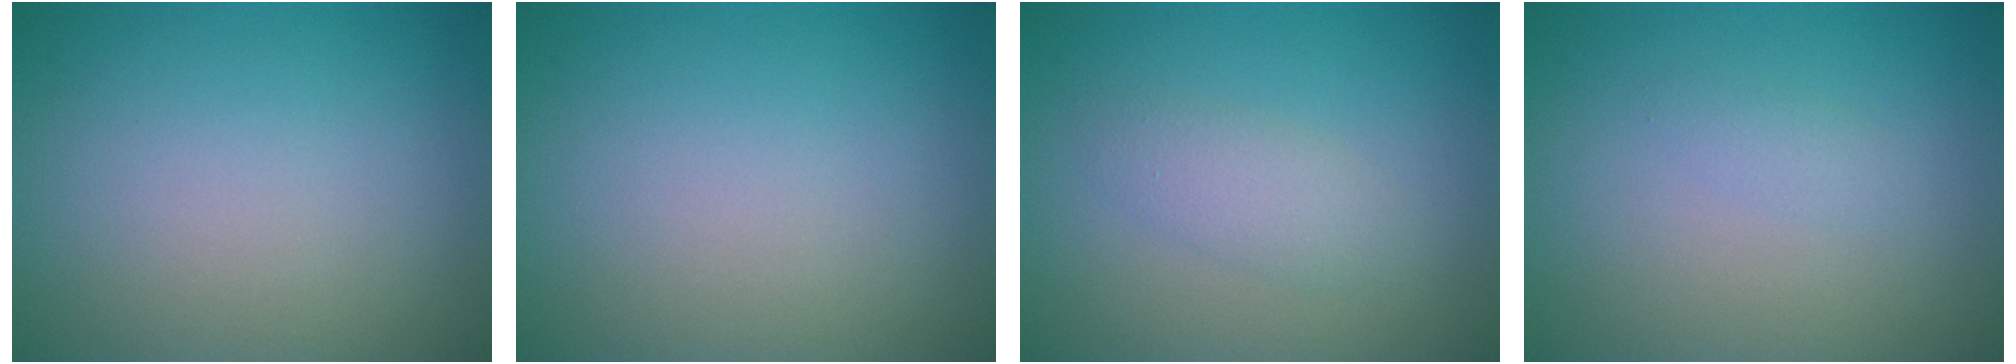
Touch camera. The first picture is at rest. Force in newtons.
{"total": 0.0}
{"total": 2.0, "press": 2.0, "slide": 0.1}
{"total": 0.9, "press": 0.9, "slide": 0.0}